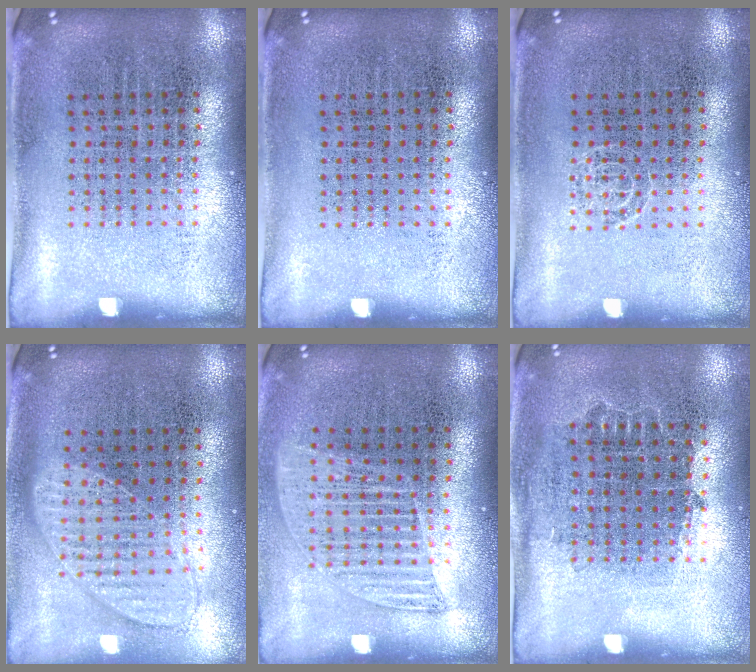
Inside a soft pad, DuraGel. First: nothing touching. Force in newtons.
{"total": 0.0}
{"total": 0.8, "press": 0.8, "slide": 0.1}
{"total": 1.0, "press": 1.0, "slide": 0.2}
{"total": 1.2, "press": 1.1, "slide": 0.5}
{"total": 0.8, "press": 0.7, "slide": 0.3}